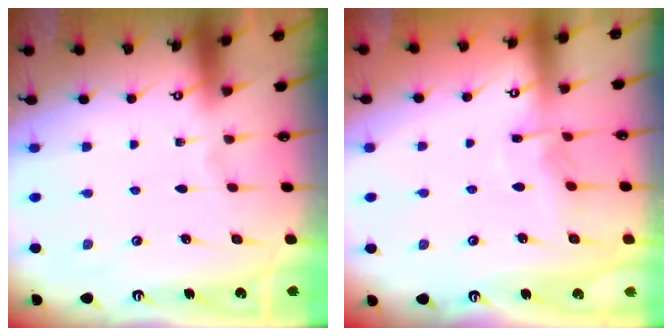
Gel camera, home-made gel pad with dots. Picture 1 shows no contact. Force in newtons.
{"total": 5.5, "press": 5.5, "slide": 0.7}